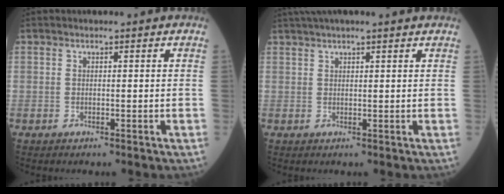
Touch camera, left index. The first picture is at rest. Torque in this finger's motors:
{"motor_torque": [0.64, -1.42, 0.56, 0.17]}